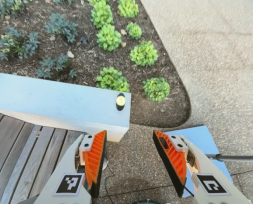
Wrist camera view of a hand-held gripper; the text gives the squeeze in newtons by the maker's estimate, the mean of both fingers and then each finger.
{"total": 0.0}